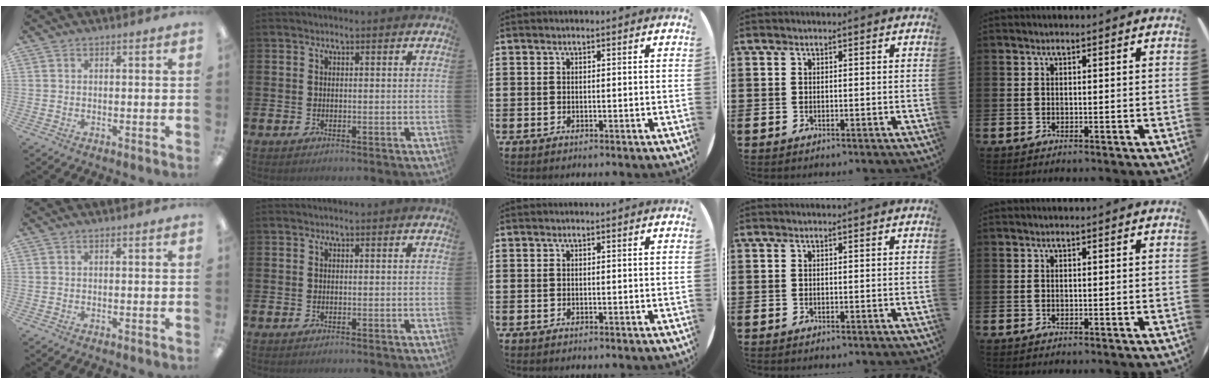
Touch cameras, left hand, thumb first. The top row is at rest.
{}